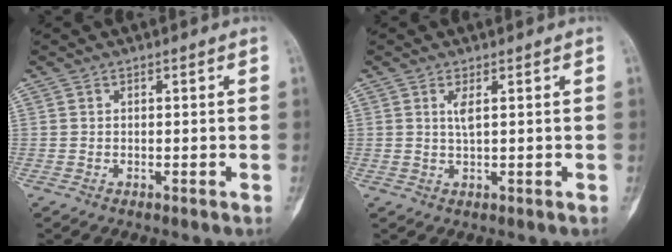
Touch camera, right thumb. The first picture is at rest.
{"total": 2.0, "force": [0.7, 0.3, 1.9], "torque": [-0.047, -0.004, 0.018]}